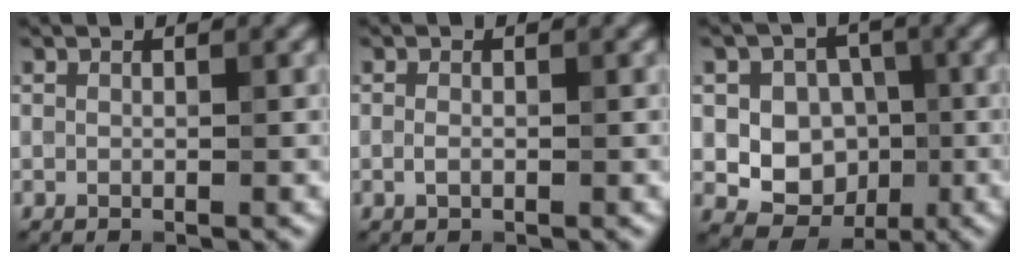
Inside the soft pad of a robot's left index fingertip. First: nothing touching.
{"total": 0.9, "force": [-0.3, 0.3, 0.7], "torque": [-0.021, 0.002, -0.007]}
{"total": 7.1, "force": [0.3, 6.4, 3.2], "torque": [-0.040, 0.013, -0.016]}